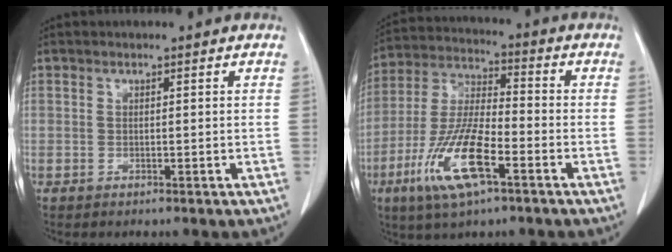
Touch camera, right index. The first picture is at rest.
{"total": 13.5, "force": [-6.1, 3.2, 11.6], "torque": [-0.241, -0.012, -0.115]}